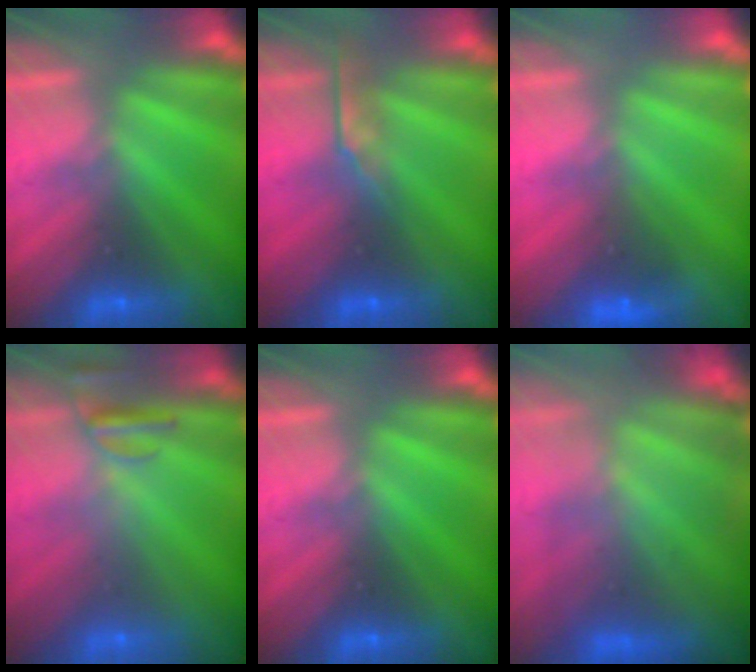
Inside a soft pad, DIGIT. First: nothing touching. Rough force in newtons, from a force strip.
{"total": 2.8}
{"total": 4.5}
{"total": 2.4}
{"total": 0.0}
{"total": 7.5}